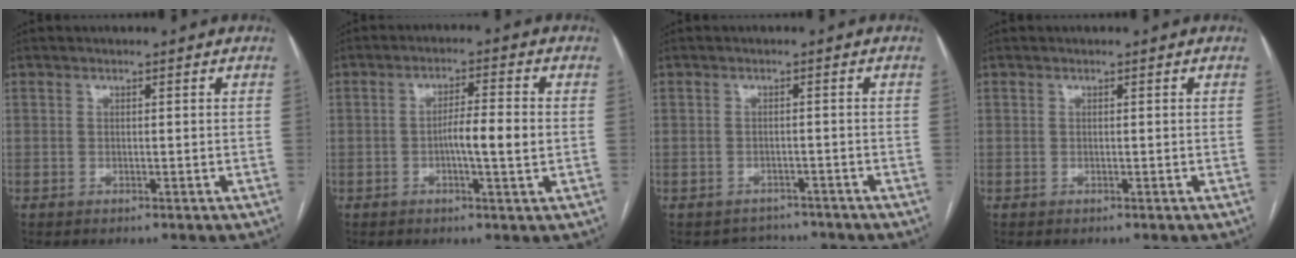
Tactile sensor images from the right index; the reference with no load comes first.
{"total": 5.5, "force": [-0.7, 0.3, 5.5], "torque": [-0.089, 0.004, -0.012]}
{"total": 3.5, "force": [-3.1, 1.5, -0.6], "torque": [0.005, 0.012, -0.043]}
{"total": 0.0}